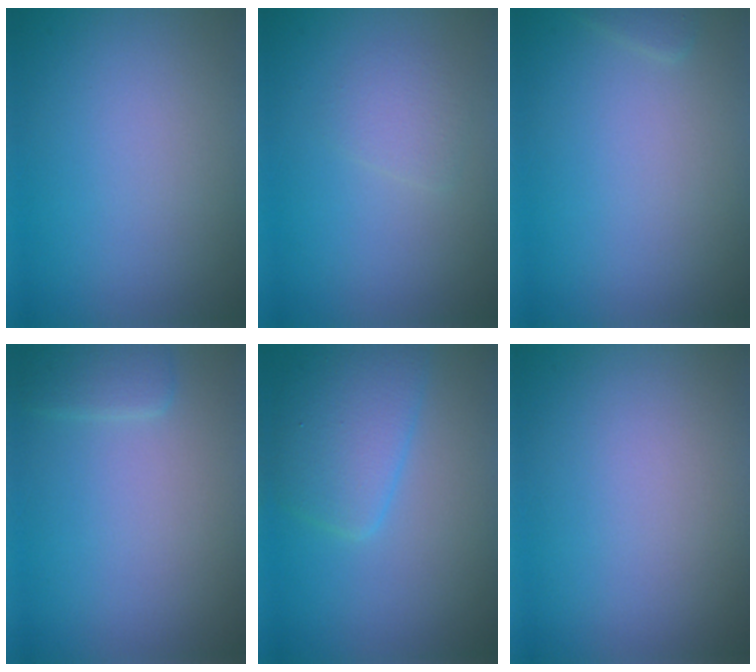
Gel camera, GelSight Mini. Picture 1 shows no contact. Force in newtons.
{"total": 1.4, "press": 1.4, "slide": 0.1}
{"total": 0.6, "press": 0.6, "slide": 0.1}
{"total": 1.6, "press": 1.6, "slide": 0.1}
{"total": 4.2, "press": 4.2, "slide": 0.2}
{"total": 0.0}